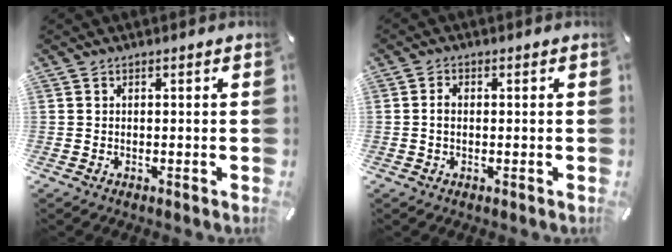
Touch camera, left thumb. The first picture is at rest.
{"total": 1.8, "force": [-0.1, 1.2, 1.3], "torque": [-0.026, 0.004, -0.003]}